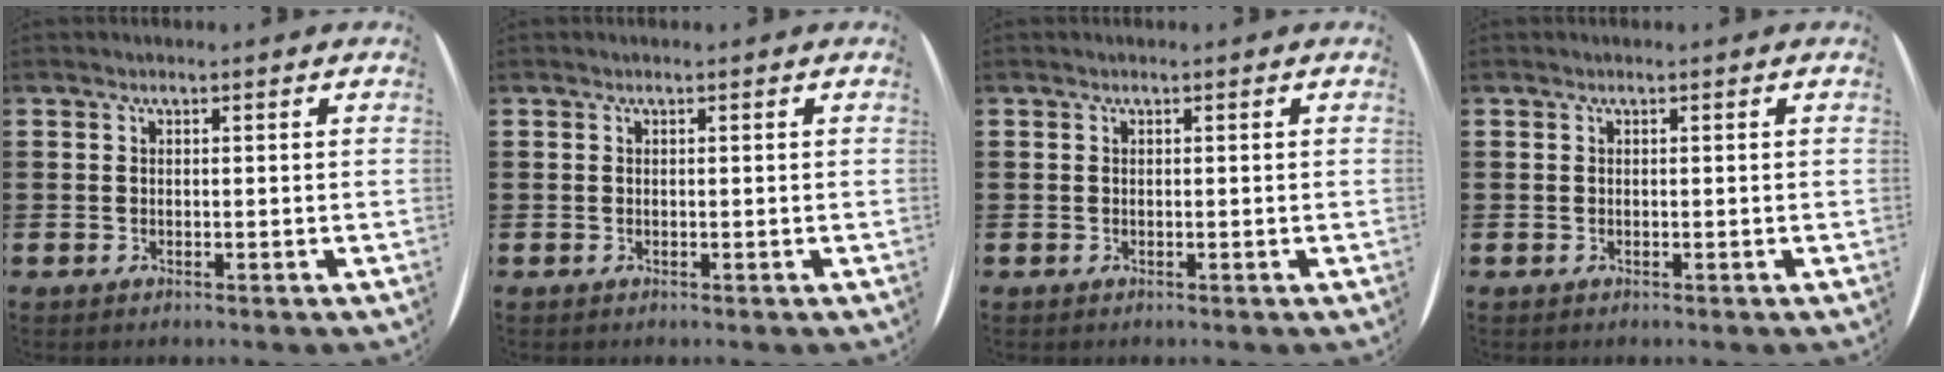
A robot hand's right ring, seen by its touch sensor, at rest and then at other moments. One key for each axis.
{"total": 0.0}
{"total": 0.0}
{"total": 0.0}